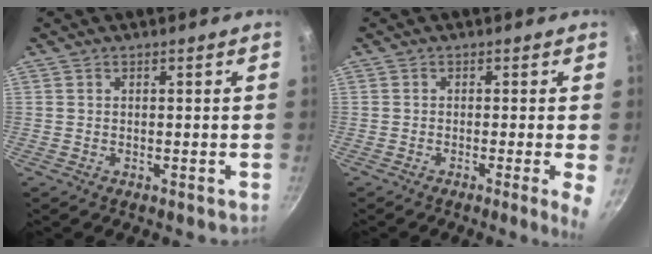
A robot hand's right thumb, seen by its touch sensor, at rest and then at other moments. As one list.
[{"total": 4.1, "force": [-0.9, 0.0, 4.0], "torque": [-0.053, -0.006, -0.016]}]